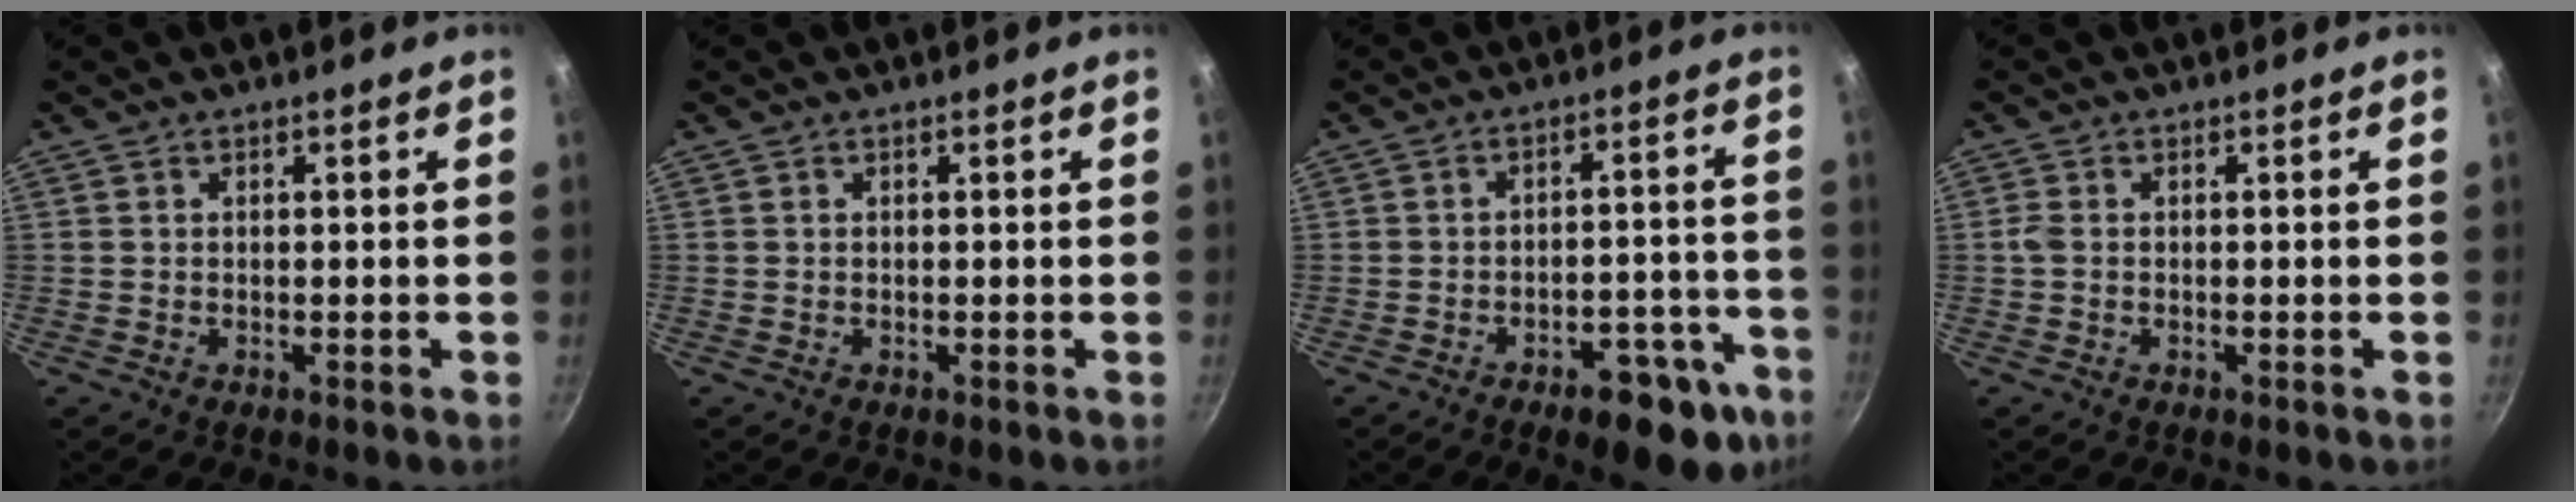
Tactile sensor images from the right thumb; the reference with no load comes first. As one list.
[{"total": 0.0}, {"total": 12.5, "force": [-7.0, 5.6, 8.7], "torque": [-0.060, 0.051, -0.084]}, {"total": 1.4, "force": [-0.2, 0.9, 1.1], "torque": [-0.027, 0.003, -0.006]}]